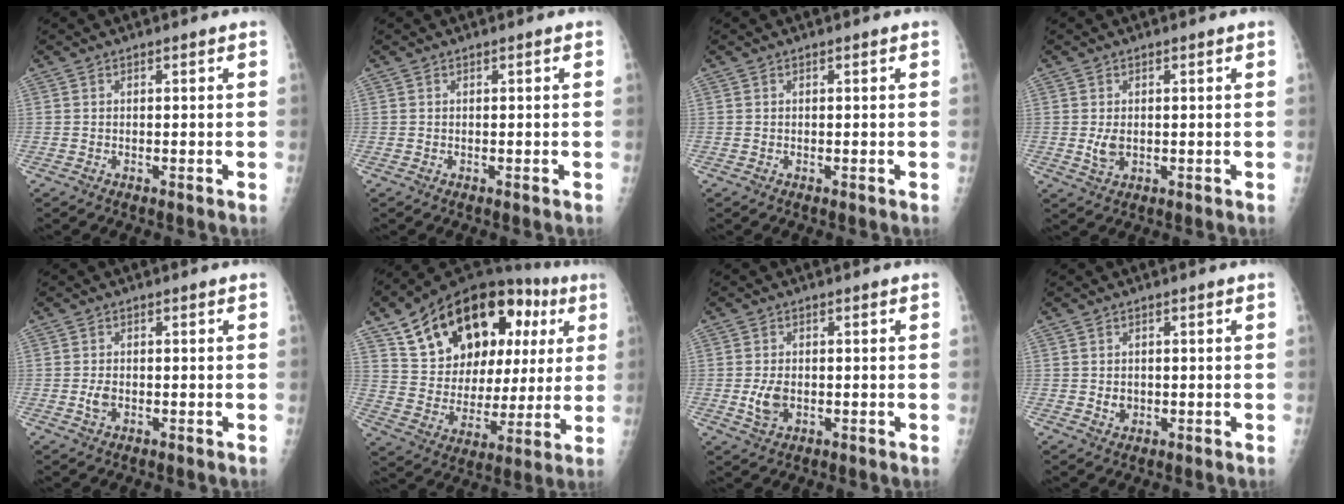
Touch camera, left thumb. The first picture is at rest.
{"total": 0.0}
{"total": 0.0}
{"total": 3.0, "force": [0.0, 2.0, 2.3], "torque": [-0.043, -0.007, 0.006]}
{"total": 2.2, "force": [-0.5, 1.4, 1.6], "torque": [-0.029, 0.001, -0.008]}
{"total": 28.1, "force": [11.2, 16.5, 19.9], "torque": [-0.272, 0.021, 0.188]}
{"total": 4.2, "force": [-0.6, 2.7, 3.1], "torque": [-0.060, -0.003, -0.007]}
{"total": 2.1, "force": [-0.1, 1.8, 1.1], "torque": [-0.010, 0.000, 0.006]}